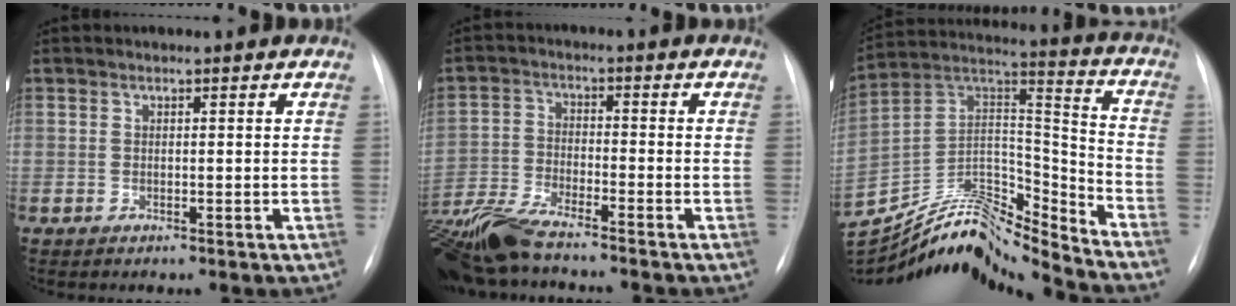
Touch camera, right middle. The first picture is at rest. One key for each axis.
{"total": 12.4, "fx": -10.6, "fy": 1.7, "fz": 6.2, "tx": -0.129, "ty": -0.021, "tz": -0.200}
{"total": 21.9, "fx": -20.9, "fy": 2.0, "fz": 6.3, "tx": -0.124, "ty": 0.058, "tz": -0.353}